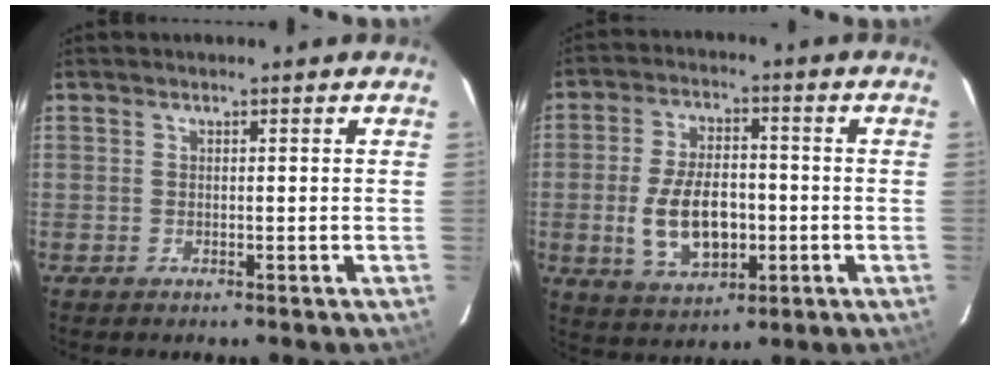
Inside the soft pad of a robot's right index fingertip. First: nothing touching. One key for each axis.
{"total": 11.5, "fx": -2.2, "fy": 6.3, "fz": 9.4, "tx": -0.190, "ty": -0.002, "tz": -0.027}